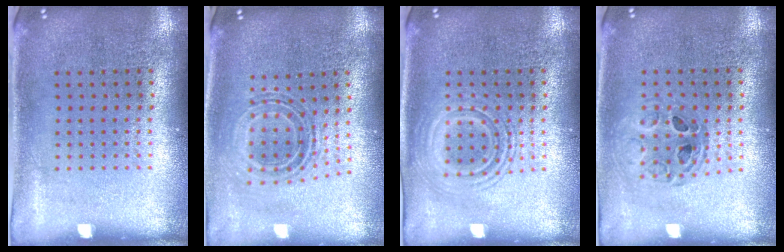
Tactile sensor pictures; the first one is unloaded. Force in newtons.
{"total": 0.7, "press": 0.7, "slide": 0.3}
{"total": 1.9, "press": 1.9, "slide": 0.3}
{"total": 0.8, "press": 0.8, "slide": 0.1}